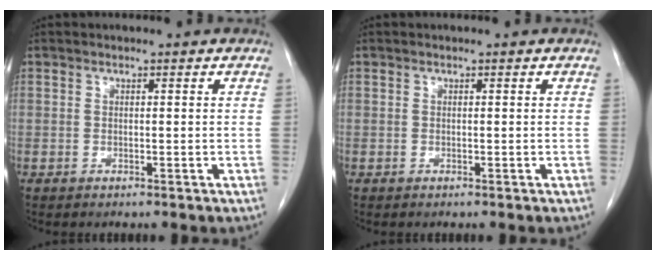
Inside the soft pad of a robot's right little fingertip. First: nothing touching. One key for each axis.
{"total": 0.0}